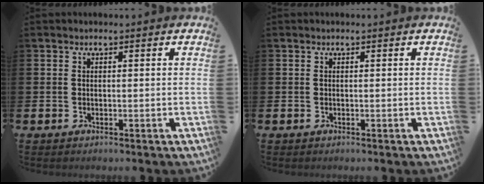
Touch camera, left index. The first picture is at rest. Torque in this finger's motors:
{"motor_torque": [-0.01, 0.00, 0.04, -0.01]}